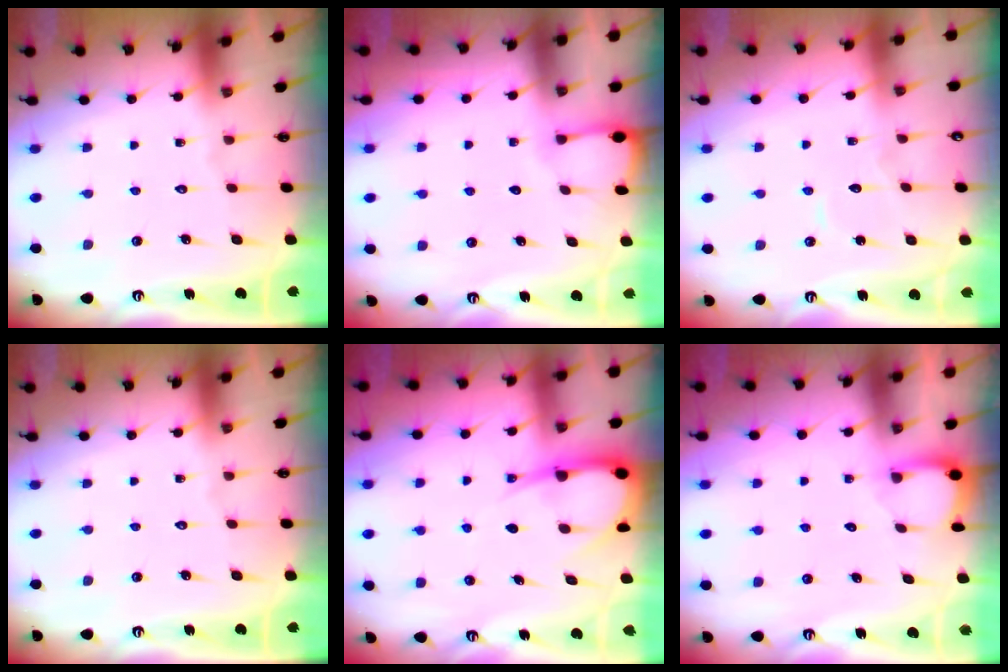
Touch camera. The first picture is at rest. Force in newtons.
{"total": 2.2, "press": 2.2, "slide": 0.4}
{"total": 6.8, "press": 6.8, "slide": 0.4}
{"total": 0.0}
{"total": 7.7, "press": 7.6, "slide": 0.9}
{"total": 2.4, "press": 2.4, "slide": 0.3}